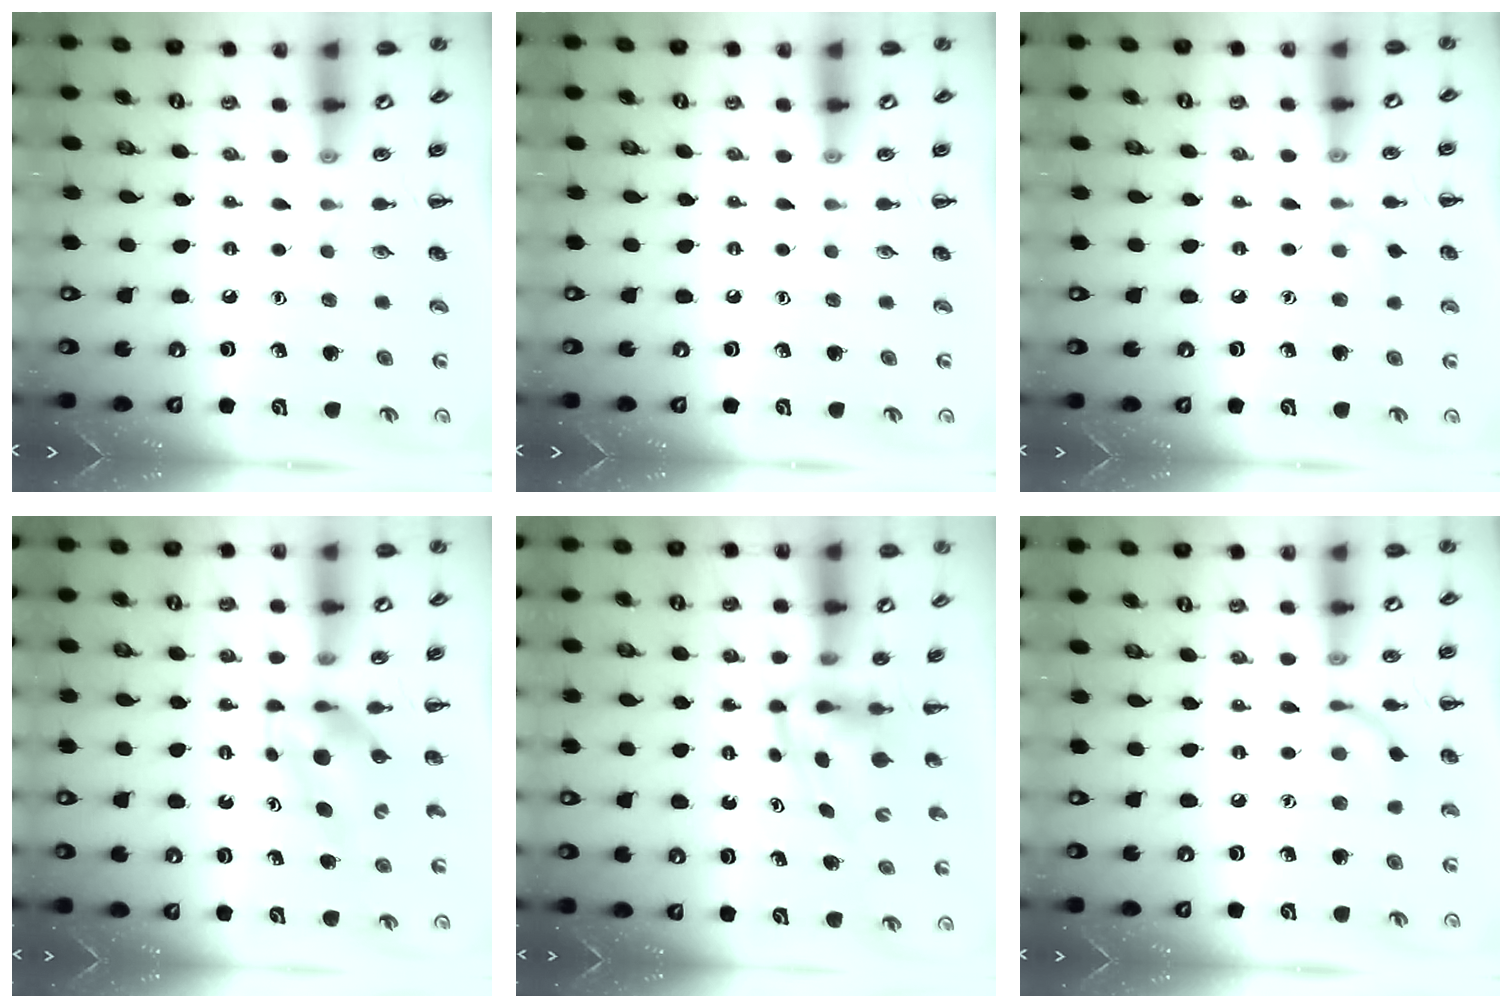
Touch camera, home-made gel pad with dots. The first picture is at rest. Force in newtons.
{"total": 0.0}
{"total": 4.3, "press": 4.0, "slide": 1.7}
{"total": 4.9, "press": 4.7, "slide": 1.1}
{"total": 5.0, "press": 4.9, "slide": 1.1}
{"total": 8.3, "press": 8.2, "slide": 0.3}